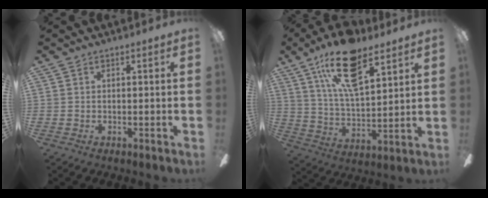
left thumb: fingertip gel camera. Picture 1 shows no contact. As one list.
[{"total": 18.7, "force": [11.1, 7.6, 13.0], "torque": [-0.241, -0.037, 0.190]}]